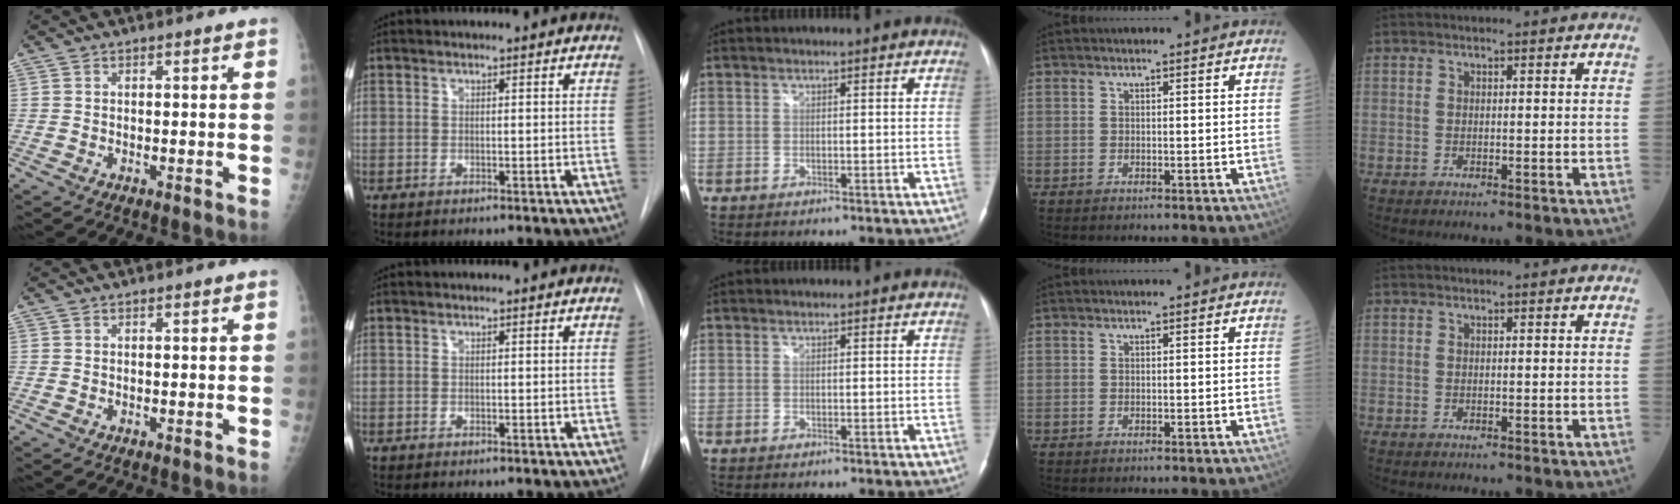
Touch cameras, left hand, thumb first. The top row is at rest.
{}